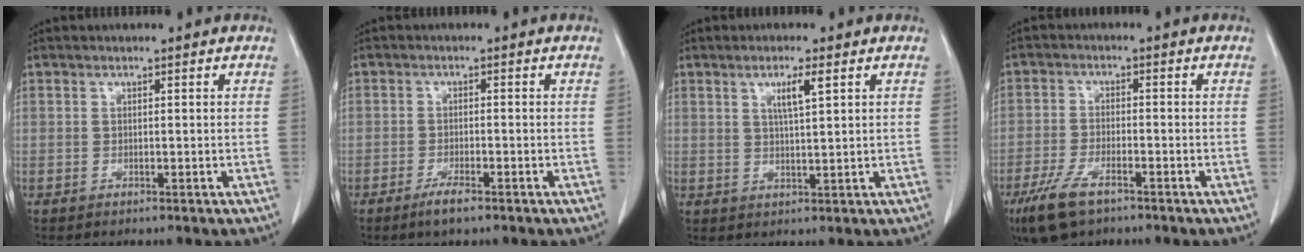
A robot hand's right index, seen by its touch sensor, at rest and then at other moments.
{"total": 3.2, "force": [-2.2, 0.4, 2.2], "torque": [-0.046, -0.004, -0.040]}
{"total": 3.6, "force": [1.6, 0.1, 3.2], "torque": [-0.058, -0.002, 0.029]}
{"total": 7.2, "force": [-4.7, 2.1, 5.0], "torque": [-0.112, -0.016, -0.083]}